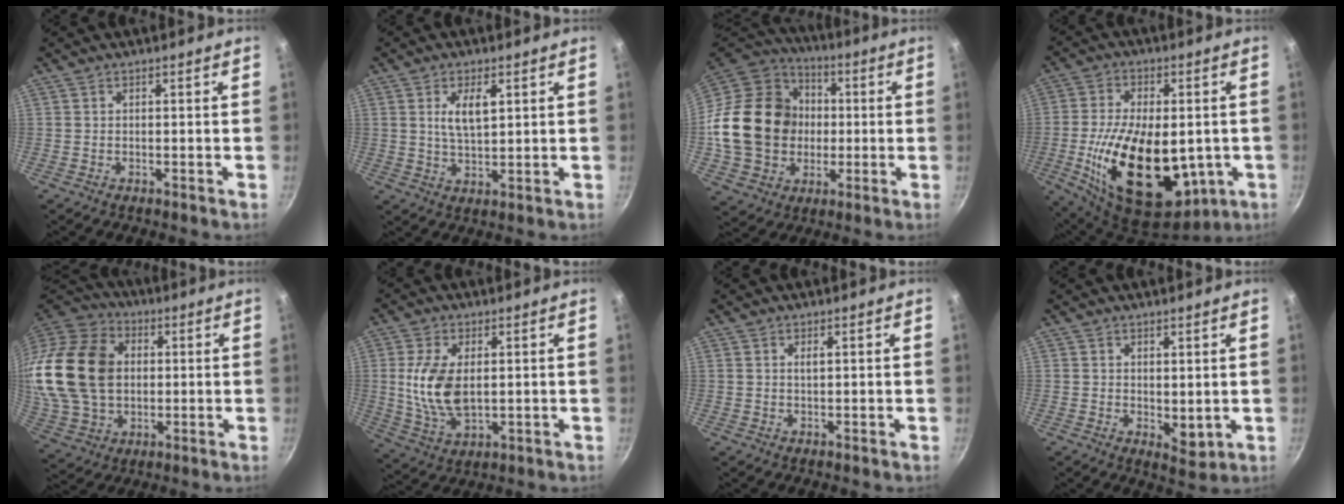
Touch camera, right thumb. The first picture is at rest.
{"total": 6.0, "force": [1.9, 2.6, 5.0], "torque": [-0.087, -0.011, 0.038]}
{"total": 23.5, "force": [-0.6, 19.6, 13.0], "torque": [-0.214, 0.033, -0.003]}
{"total": 24.5, "force": [-3.6, 14.0, 19.8], "torque": [-0.336, -0.008, -0.040]}
{"total": 22.7, "force": [2.4, 17.0, 14.9], "torque": [-0.272, 0.017, 0.051]}
{"total": 11.1, "force": [1.2, 6.1, 9.2], "torque": [-0.182, -0.014, 0.030]}
{"total": 1.4, "force": [0.7, 0.3, 1.2], "torque": [-0.021, -0.001, 0.014]}
{"total": 4.1, "force": [1.2, 2.4, 3.0], "torque": [-0.038, -0.019, 0.023]}